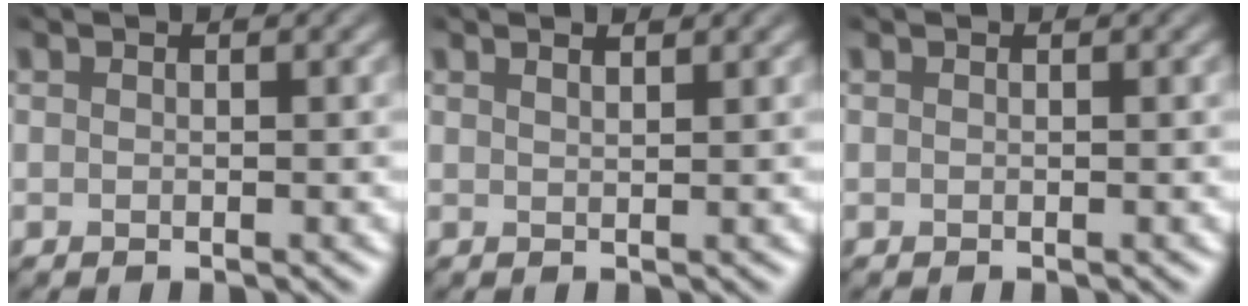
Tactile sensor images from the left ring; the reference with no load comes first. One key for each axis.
{"total": 1.5, "fx": 1.2, "fy": 0.5, "fz": 0.8, "tx": -0.004, "ty": 0.000, "tz": 0.009}
{"total": 0.0}